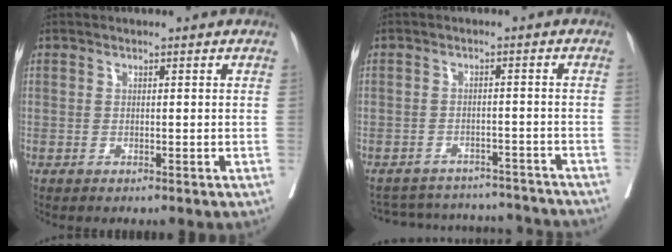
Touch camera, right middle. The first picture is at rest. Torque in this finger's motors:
{"motor_torque": [-0.55, -0.60, -0.22, -0.03]}